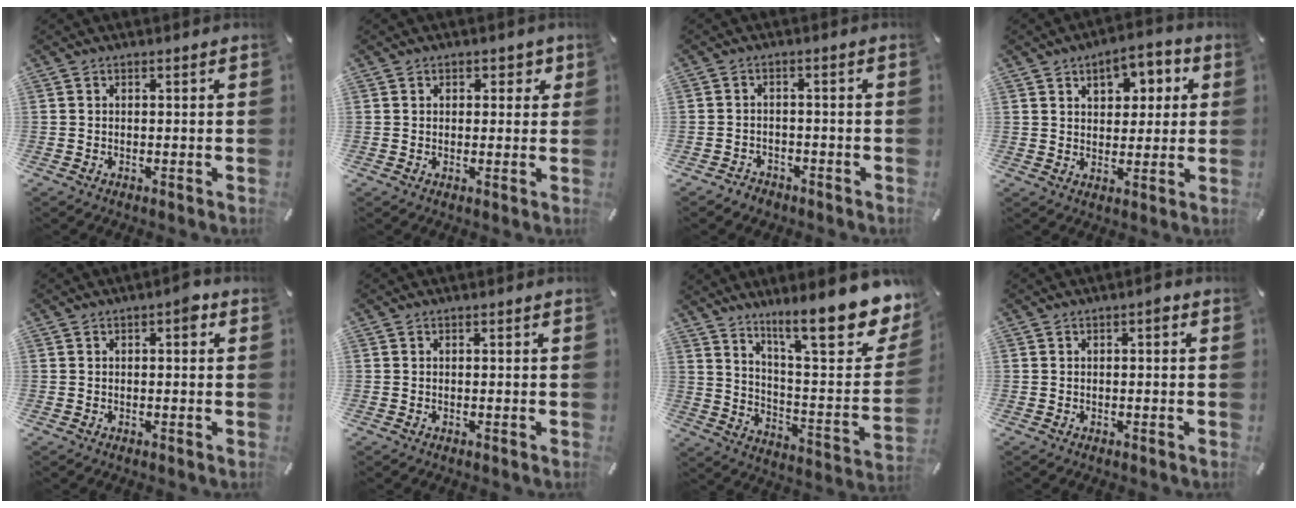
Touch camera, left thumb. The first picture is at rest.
{"total": 2.2, "force": [0.8, 1.7, 1.1], "torque": [0.001, -0.003, 0.005]}
{"total": 2.4, "force": [-1.8, 1.6, 0.4], "torque": [-0.007, 0.010, -0.039]}
{"total": 7.4, "force": [3.2, 5.4, 4.0], "torque": [-0.046, -0.010, 0.048]}
{"total": 3.1, "force": [0.7, 1.4, 2.7], "torque": [-0.033, 0.001, 0.004]}
{"total": 0.0}
{"total": 20.6, "force": [15.3, 5.3, 12.8], "torque": [-0.188, -0.119, 0.248]}
{"total": 1.6, "force": [0.1, 0.7, 1.5], "torque": [-0.022, 0.004, -0.002]}